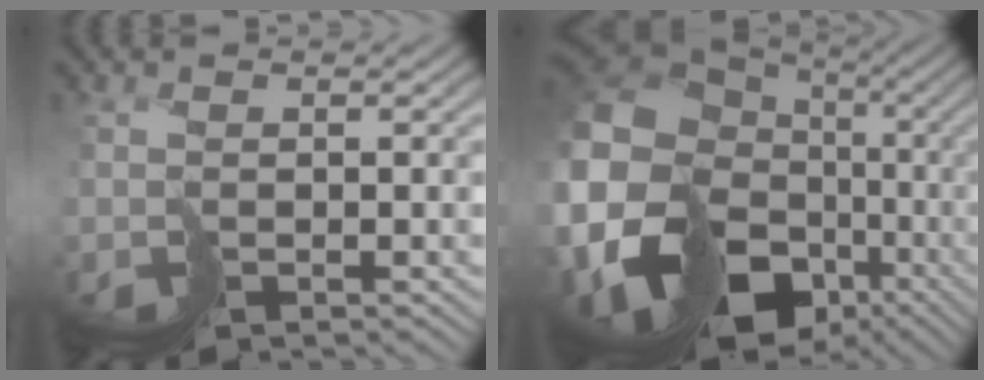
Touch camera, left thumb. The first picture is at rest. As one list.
[{"total": 20.4, "force": [-5.5, 16.4, 10.7], "torque": [-0.268, -0.041, -0.062]}]